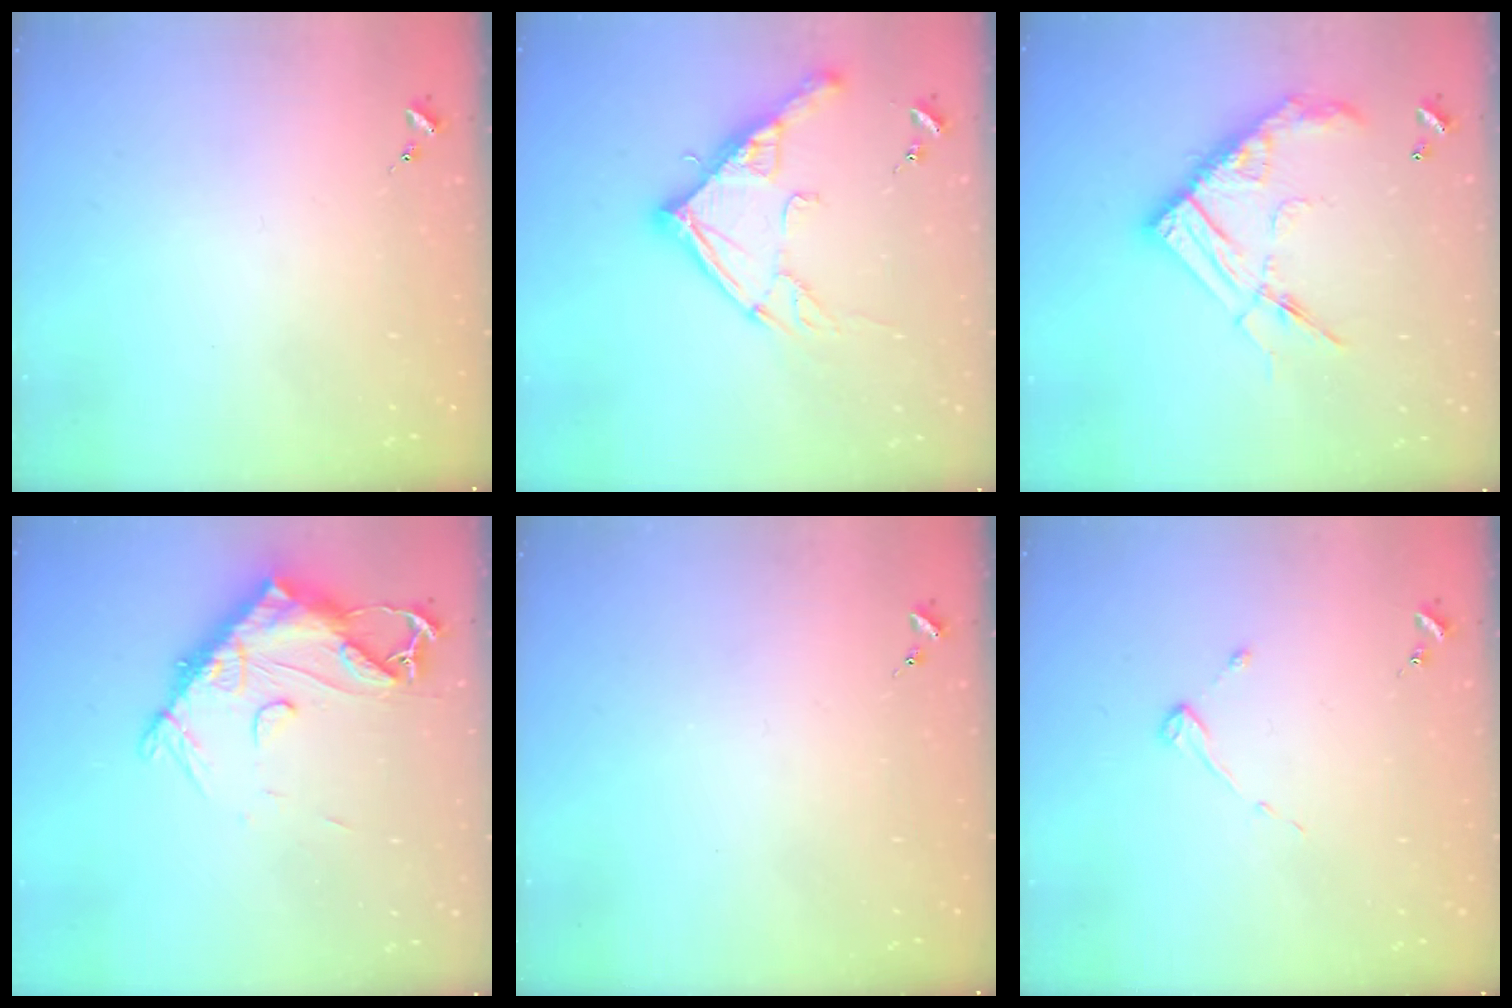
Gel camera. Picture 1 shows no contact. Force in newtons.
{"total": 16.2, "press": 16.1, "slide": 1.7}
{"total": 19.2, "press": 19.1, "slide": 1.9}
{"total": 14.2, "press": 14.2, "slide": 1.4}
{"total": 0.0}
{"total": 2.9, "press": 2.8, "slide": 0.3}